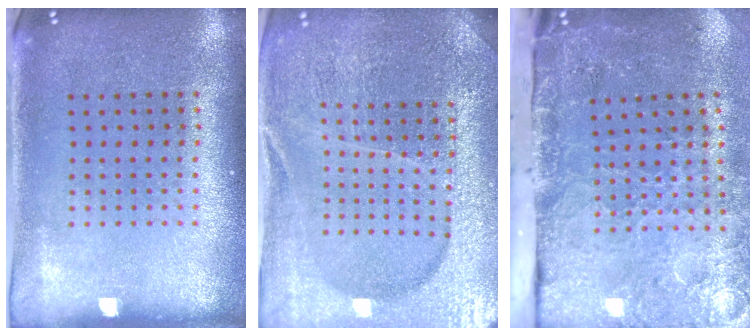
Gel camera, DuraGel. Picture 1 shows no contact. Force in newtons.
{"total": 5.0, "press": 4.6, "slide": 2.1}
{"total": 5.0, "press": 3.6, "slide": 3.4}